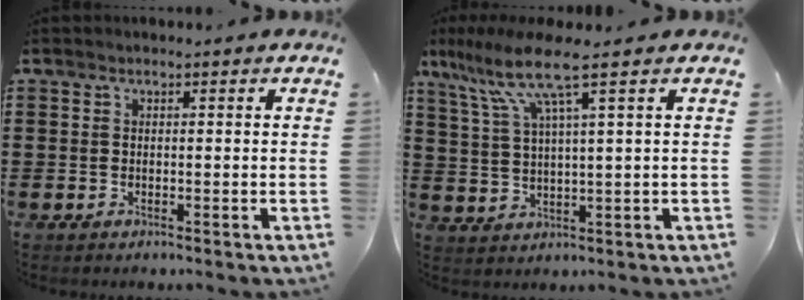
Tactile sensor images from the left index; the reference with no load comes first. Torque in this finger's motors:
{"motor_torque": [0.67, -0.64, 0.79, 0.21]}